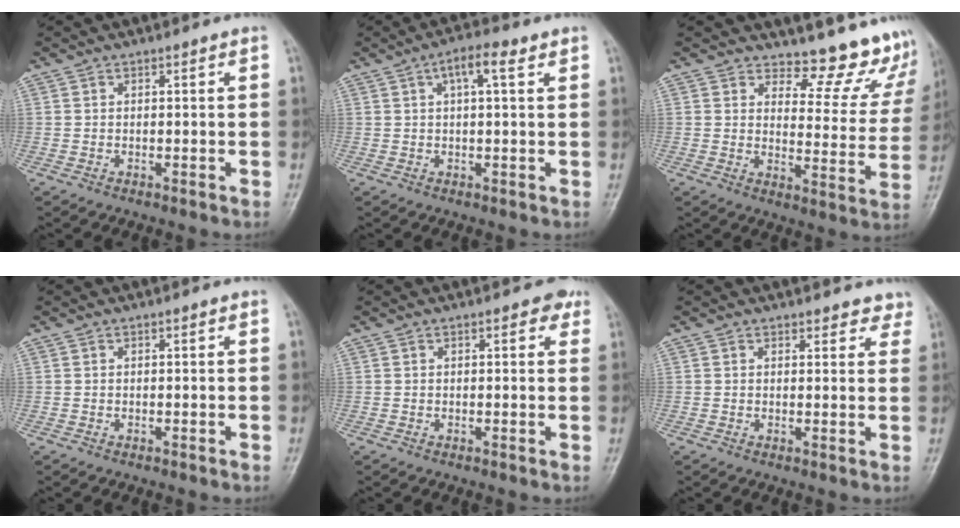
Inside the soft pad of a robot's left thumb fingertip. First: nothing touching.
{"total": 5.2, "force": [2.3, 1.7, 4.4], "torque": [-0.073, 0.012, 0.033]}
{"total": 13.4, "force": [12.2, 4.7, 2.9], "torque": [0.008, -0.126, 0.132]}
{"total": 0.0}
{"total": 1.9, "force": [1.0, 1.2, 1.0], "torque": [0.006, -0.001, 0.007]}
{"total": 4.3, "force": [3.8, 2.0, 0.0], "torque": [0.040, -0.020, 0.024]}